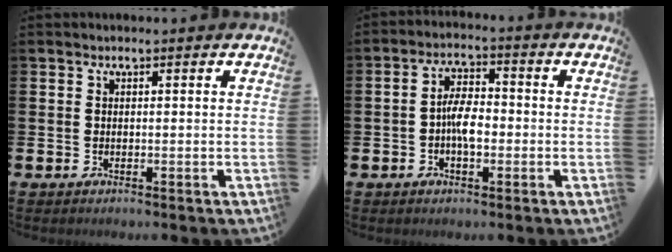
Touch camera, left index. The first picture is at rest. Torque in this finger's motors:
{"motor_torque": [0.26, 0.00, 0.20, 0.13]}